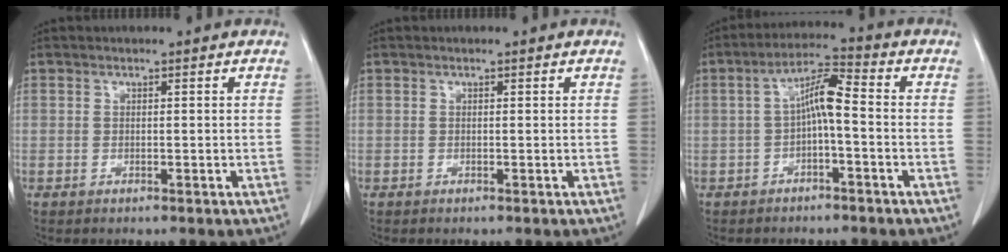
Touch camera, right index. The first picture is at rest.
{"total": 0.0}
{"total": 6.0, "force": [-0.6, 1.2, 5.9], "torque": [-0.113, 0.024, -0.015]}